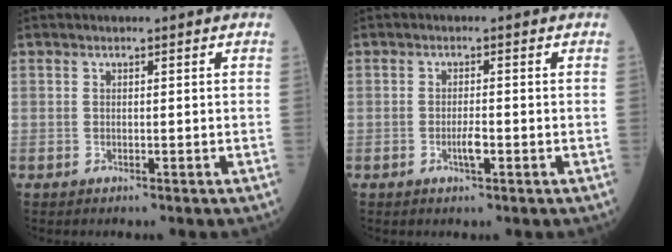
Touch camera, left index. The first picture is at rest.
{"total": 1.8, "force": [-0.7, 0.3, 1.7], "torque": [-0.033, -0.001, -0.011]}